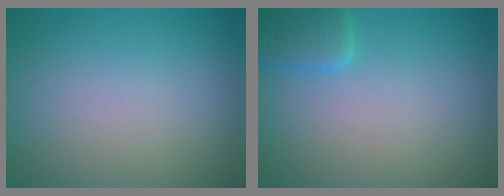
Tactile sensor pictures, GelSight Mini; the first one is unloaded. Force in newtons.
{"total": 2.5, "press": 2.5, "slide": 0.2}